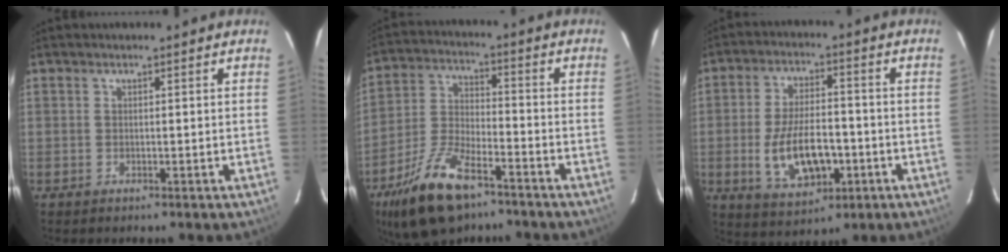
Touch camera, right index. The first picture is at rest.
{"total": 15.2, "force": [-10.2, 5.9, 9.5], "torque": [-0.210, -0.015, -0.192]}
{"total": 12.1, "force": [-3.3, 6.1, 9.9], "torque": [-0.197, -0.005, -0.042]}